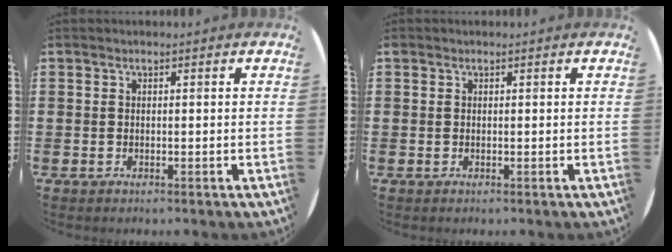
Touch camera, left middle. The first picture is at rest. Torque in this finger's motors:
{"motor_torque": [0.09, -0.06, -0.01, -0.01]}